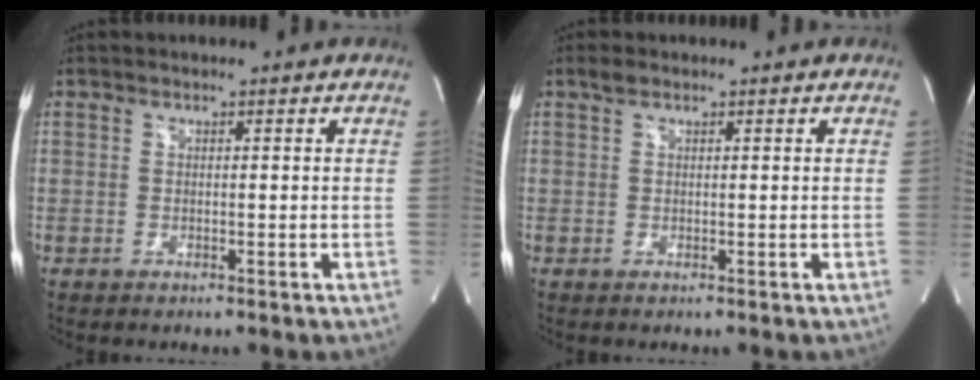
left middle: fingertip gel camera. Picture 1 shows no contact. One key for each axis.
{"total": 1.1, "fx": 0.8, "fy": 0.4, "fz": 0.6, "tx": -0.017, "ty": 0.010, "tz": 0.017}